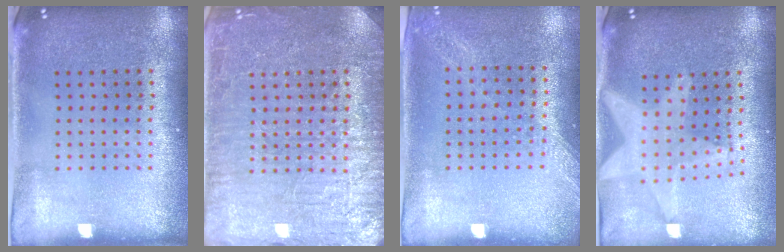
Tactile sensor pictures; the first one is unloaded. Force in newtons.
{"total": 6.7, "press": 6.6, "slide": 1.1}
{"total": 1.2, "press": 1.2, "slide": 0.4}
{"total": 2.3, "press": 1.9, "slide": 1.3}